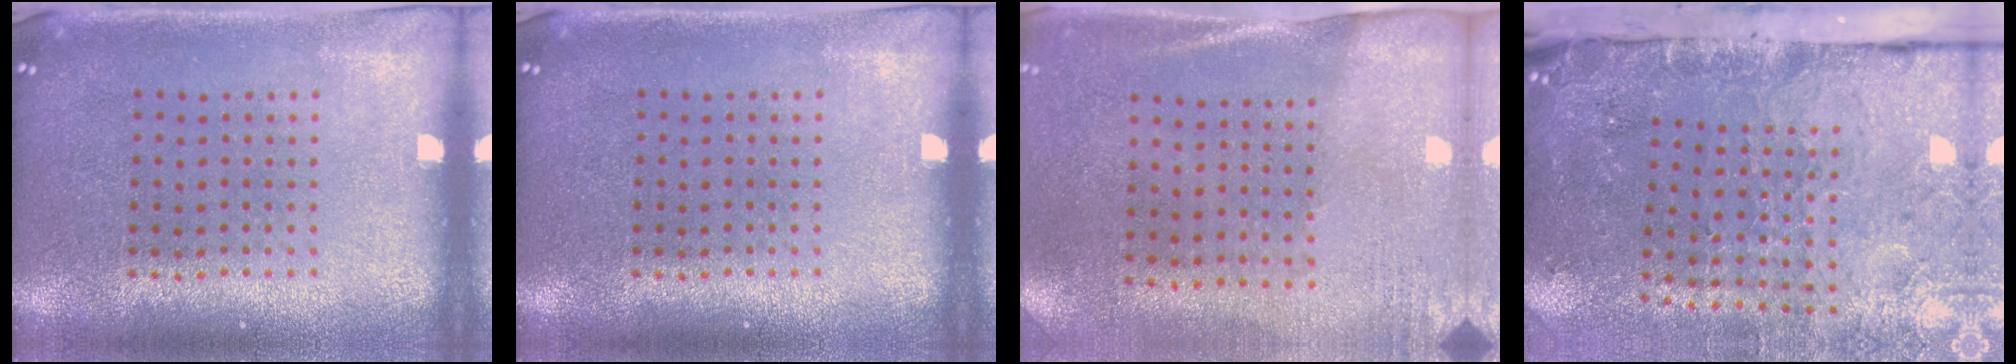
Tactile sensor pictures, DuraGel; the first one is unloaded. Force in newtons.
{"total": 0.0}
{"total": 2.6, "press": 2.3, "slide": 1.3}
{"total": 4.8, "press": 3.6, "slide": 3.1}